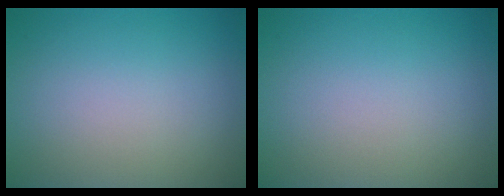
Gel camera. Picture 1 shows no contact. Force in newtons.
{"total": 0.0}